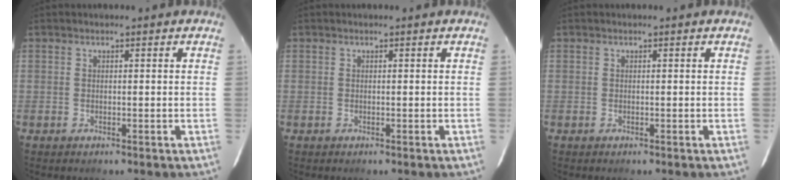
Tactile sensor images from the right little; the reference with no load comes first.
{"total": 0.0}
{"total": 0.0}